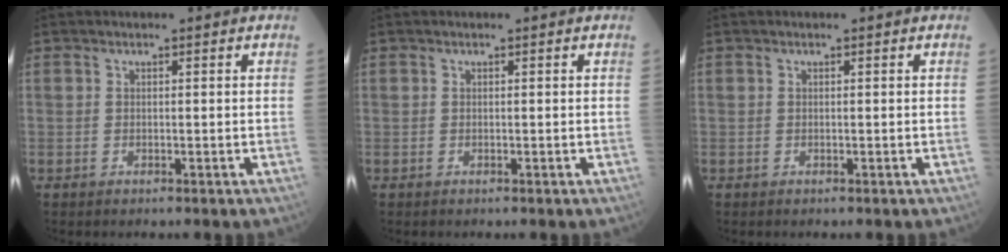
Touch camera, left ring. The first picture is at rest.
{"total": 0.0}
{"total": 0.0}